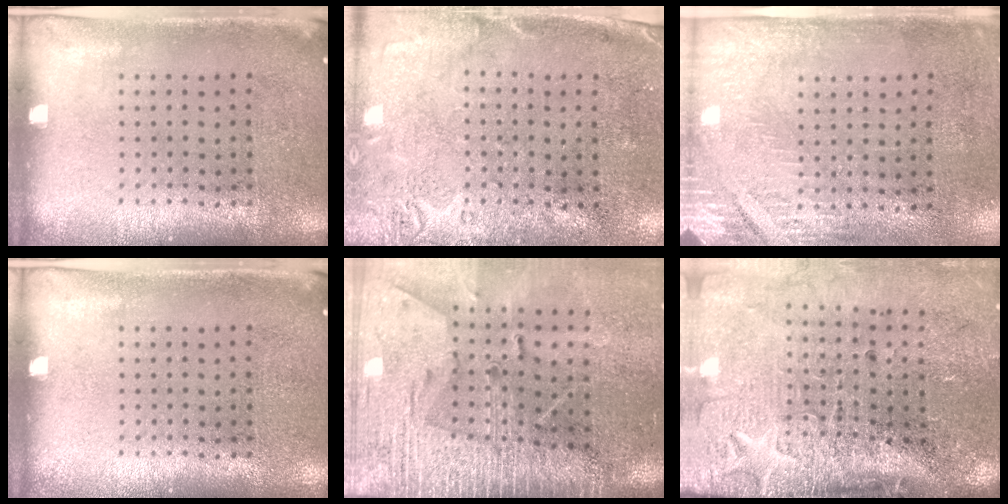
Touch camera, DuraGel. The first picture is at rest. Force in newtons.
{"total": 2.7, "press": 2.2, "slide": 1.7}
{"total": 2.8, "press": 2.4, "slide": 1.4}
{"total": 0.0}
{"total": 4.1, "press": 3.5, "slide": 2.2}
{"total": 4.5, "press": 3.6, "slide": 2.8}